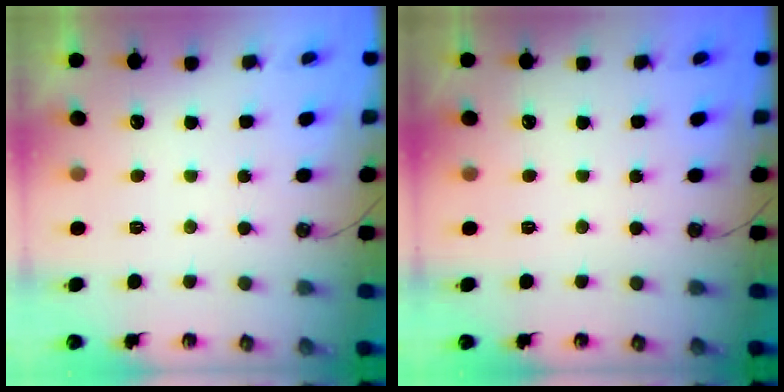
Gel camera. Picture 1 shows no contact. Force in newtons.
{"total": 0.0}